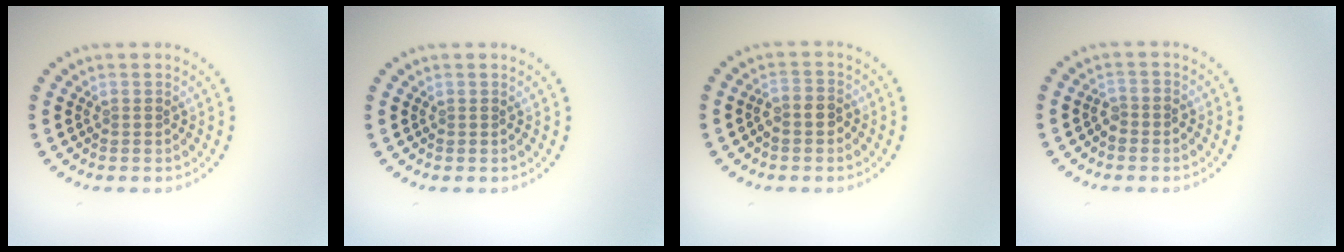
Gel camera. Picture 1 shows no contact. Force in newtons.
{"total": 0.0}
{"total": 1.9, "press": 1.8, "slide": 0.8}
{"total": 1.0, "press": 0.9, "slide": 0.4}